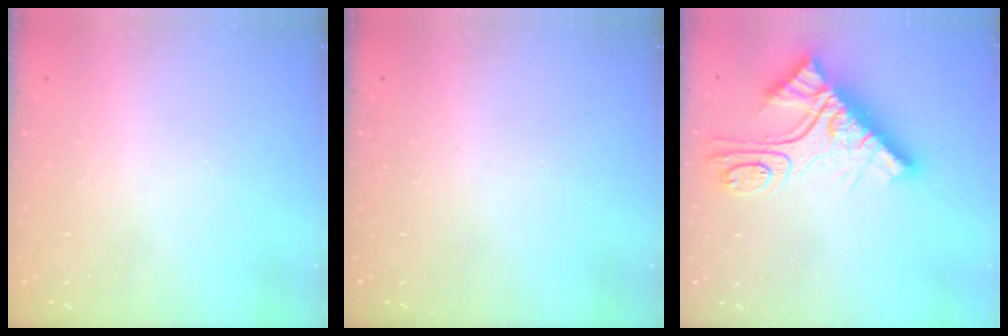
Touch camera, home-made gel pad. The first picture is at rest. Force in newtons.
{"total": 0.0}
{"total": 17.4, "press": 17.3, "slide": 1.8}